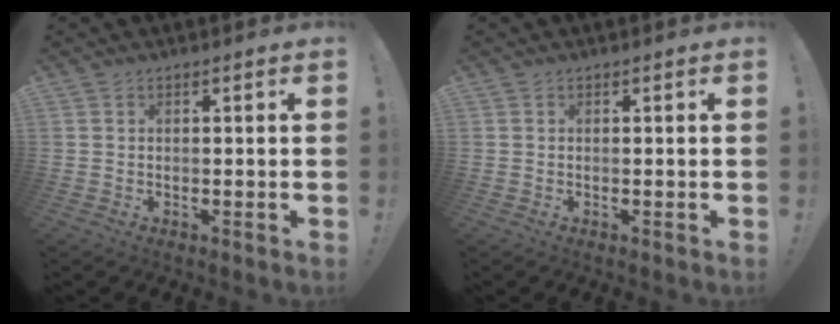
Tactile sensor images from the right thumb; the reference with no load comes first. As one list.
[{"total": 0.0}]